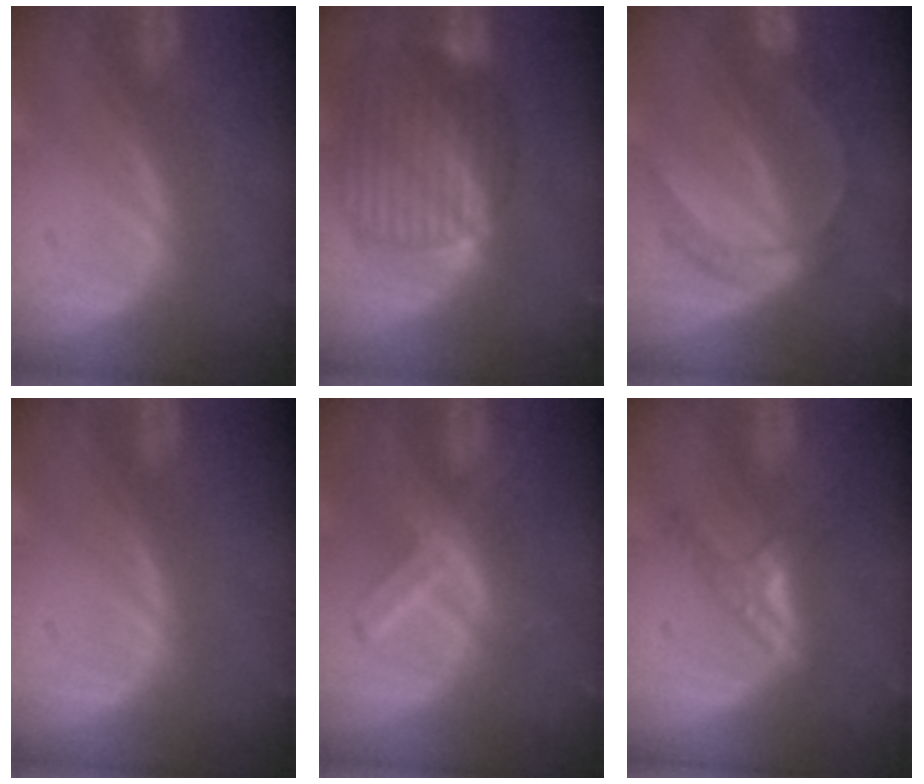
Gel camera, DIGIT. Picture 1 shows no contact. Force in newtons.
{"total": 10.6, "press": 9.1, "slide": 5.4}
{"total": 5.9, "press": 5.9, "slide": 0.2}
{"total": 0.0}
{"total": 7.2, "press": 6.3, "slide": 3.5}
{"total": 5.5, "press": 4.9, "slide": 2.6}